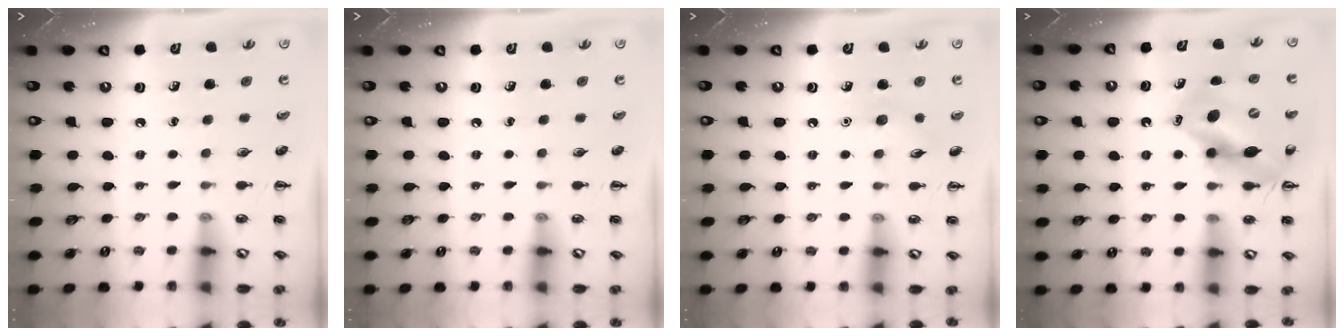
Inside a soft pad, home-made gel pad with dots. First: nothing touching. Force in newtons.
{"total": 0.0}
{"total": 6.0, "press": 5.8, "slide": 1.6}
{"total": 13.1, "press": 12.5, "slide": 4.0}